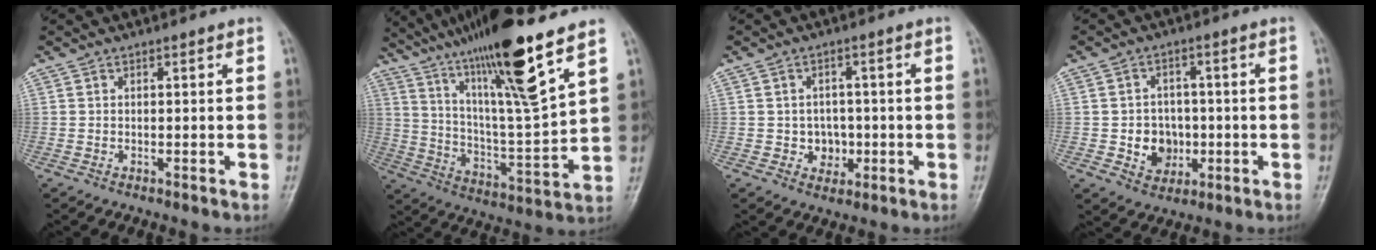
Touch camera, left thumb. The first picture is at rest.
{"total": 21.2, "force": [13.8, 1.7, 15.9], "torque": [-0.262, -0.058, 0.246]}
{"total": 4.3, "force": [-0.8, 3.8, 1.8], "torque": [0.004, 0.009, -0.009]}
{"total": 7.0, "force": [-1.1, 6.2, 3.0], "torque": [-0.011, 0.012, -0.013]}